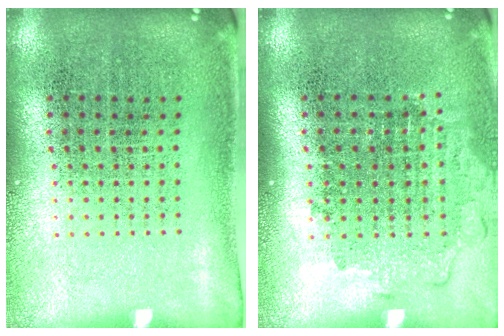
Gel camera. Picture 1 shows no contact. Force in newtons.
{"total": 1.1, "press": 1.0, "slide": 0.5}